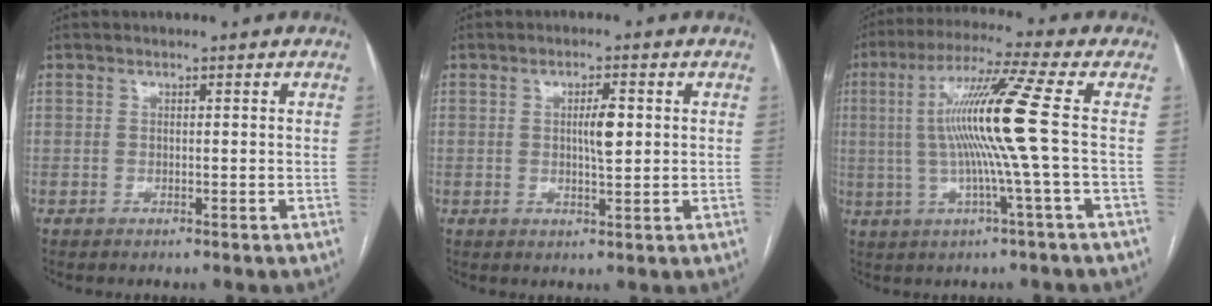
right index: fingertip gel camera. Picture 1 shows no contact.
{"total": 3.6, "force": [0.6, 0.7, 3.5], "torque": [-0.058, 0.001, 0.009]}
{"total": 12.3, "force": [0.3, -2.2, 12.1], "torque": [-0.233, 0.006, 0.003]}